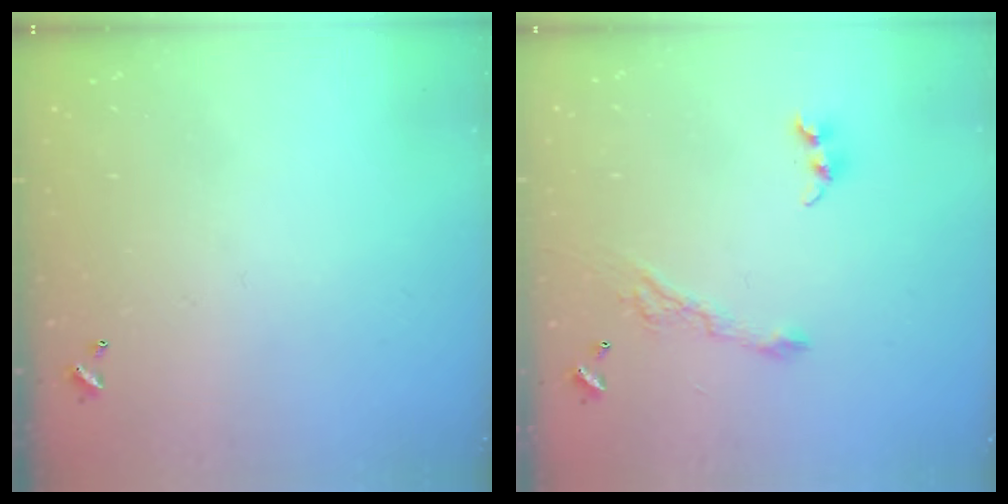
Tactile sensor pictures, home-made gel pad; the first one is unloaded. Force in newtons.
{"total": 5.7, "press": 5.6, "slide": 0.9}